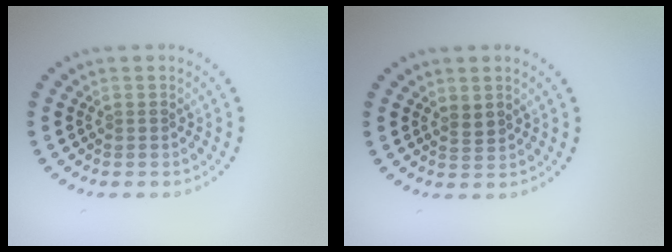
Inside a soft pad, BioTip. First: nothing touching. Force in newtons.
{"total": 1.2, "press": 1.0, "slide": 0.6}